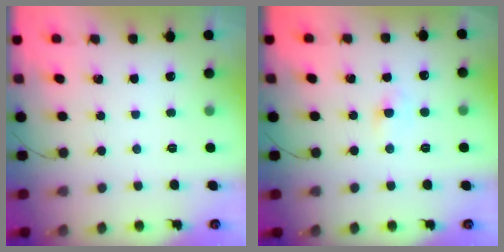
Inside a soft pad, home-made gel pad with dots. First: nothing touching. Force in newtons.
{"total": 2.8, "press": 2.5, "slide": 1.2}